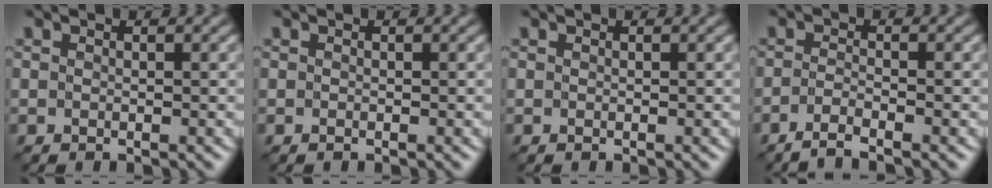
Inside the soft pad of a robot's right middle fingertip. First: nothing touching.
{"total": 0.0}
{"total": 0.0}
{"total": 2.0, "force": [-1.5, 0.2, 1.3], "torque": [-0.021, -0.001, -0.044]}